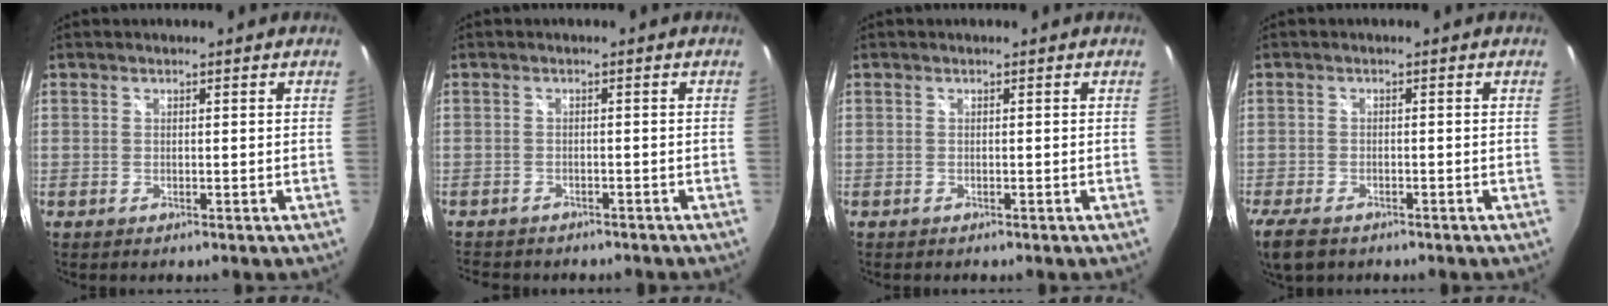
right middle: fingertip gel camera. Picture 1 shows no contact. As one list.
[{"total": 5.7, "force": [-4.9, 2.2, 1.7], "torque": [-0.043, -0.013, -0.071]}, {"total": 0.0}, {"total": 10.1, "force": [-7.9, 3.4, 5.2], "torque": [-0.144, -0.040, -0.149]}]